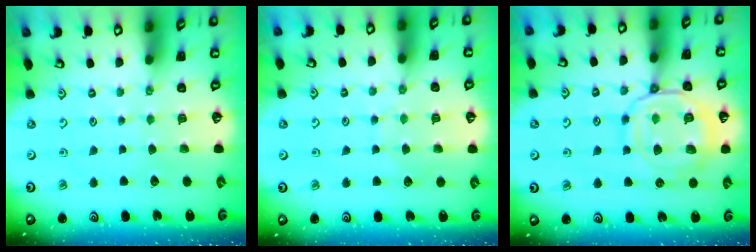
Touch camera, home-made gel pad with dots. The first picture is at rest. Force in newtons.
{"total": 4.9, "press": 4.9, "slide": 0.5}
{"total": 14.1, "press": 14.0, "slide": 1.5}